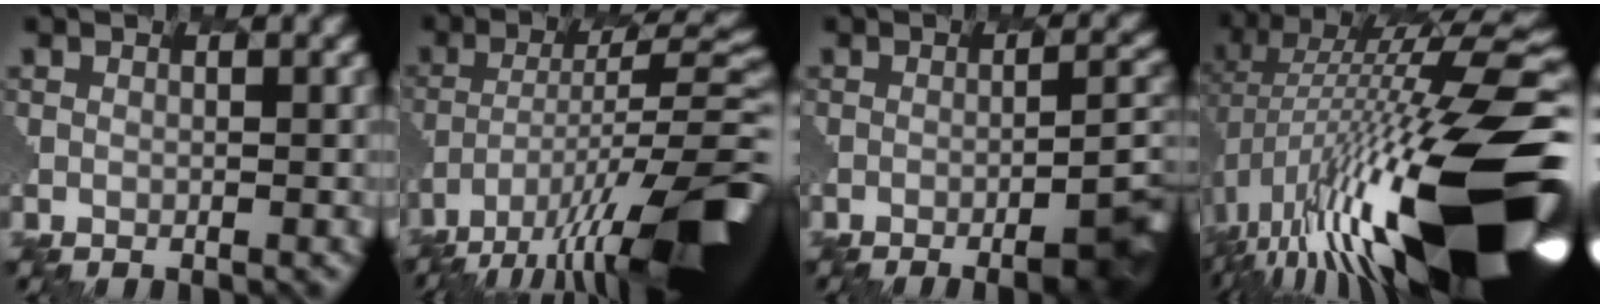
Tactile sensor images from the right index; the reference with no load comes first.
{"total": 14.1, "force": [-7.6, 4.0, 11.1], "torque": [-0.200, -0.010, -0.128]}
{"total": 7.3, "force": [-3.4, 2.1, 6.1], "torque": [-0.063, -0.002, -0.032]}
{"total": 17.3, "force": [-2.6, 5.4, 16.3], "torque": [-0.281, 0.008, -0.057]}